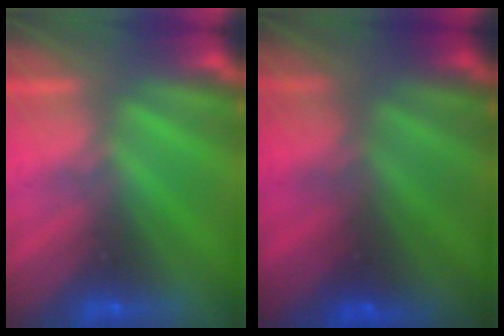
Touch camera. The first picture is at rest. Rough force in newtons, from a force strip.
{"total": 6.9}